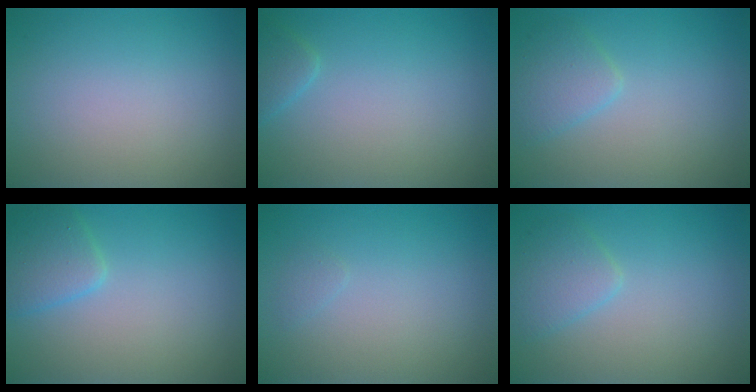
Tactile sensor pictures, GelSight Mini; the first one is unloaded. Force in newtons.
{"total": 1.4, "press": 1.4, "slide": 0.1}
{"total": 2.3, "press": 2.3, "slide": 0.1}
{"total": 2.6, "press": 2.6, "slide": 0.2}
{"total": 0.6, "press": 0.5, "slide": 0.1}
{"total": 2.3, "press": 2.3, "slide": 0.1}